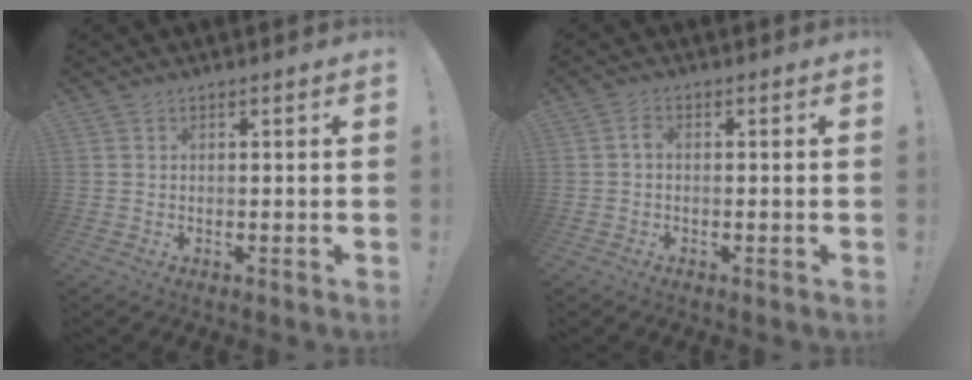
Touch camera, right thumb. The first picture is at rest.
{"total": 1.4, "force": [-0.5, 0.7, 1.1], "torque": [-0.026, 0.008, -0.009]}